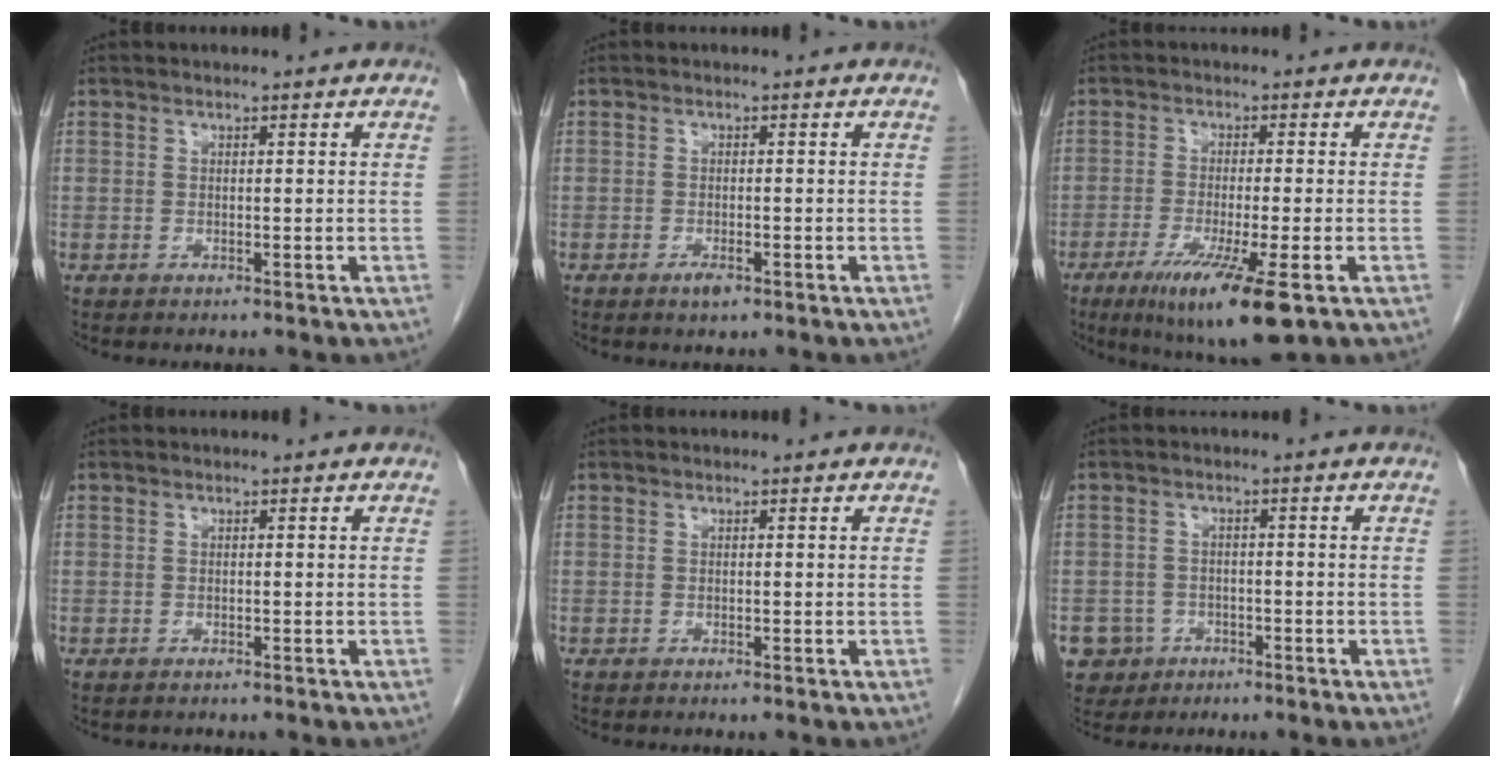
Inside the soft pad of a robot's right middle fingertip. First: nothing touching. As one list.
[{"total": 1.6, "force": [-1.0, 0.6, 1.1], "torque": [-0.020, 0.000, -0.012]}, {"total": 11.1, "force": [-5.8, 0.8, 9.4], "torque": [-0.159, -0.034, -0.093]}, {"total": 0.8, "force": [-0.7, 0.4, 0.1], "torque": [-0.009, 0.000, -0.010]}, {"total": 0.0}, {"total": 5.3, "force": [-2.7, 4.6, 0.3], "torque": [-0.010, 0.008, -0.040]}]